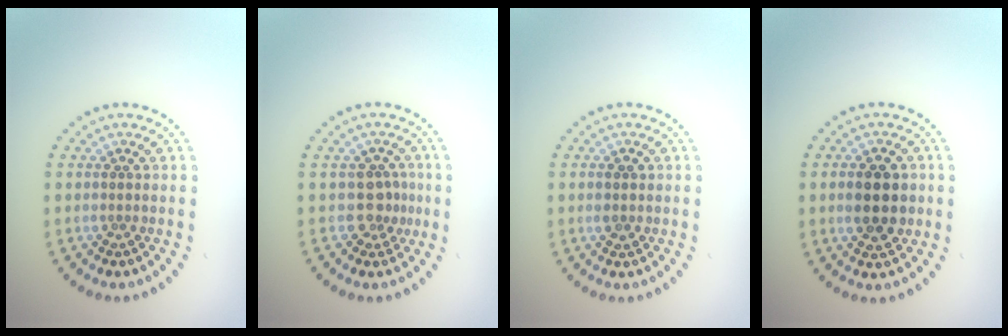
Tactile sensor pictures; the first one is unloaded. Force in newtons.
{"total": 2.0, "press": 1.6, "slide": 1.3}
{"total": 1.0, "press": 1.0, "slide": 0.1}
{"total": 4.3, "press": 4.3, "slide": 0.2}